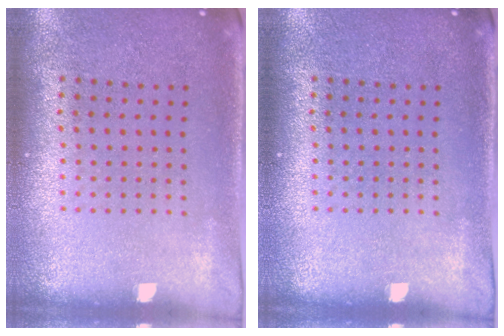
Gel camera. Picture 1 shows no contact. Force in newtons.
{"total": 0.0}